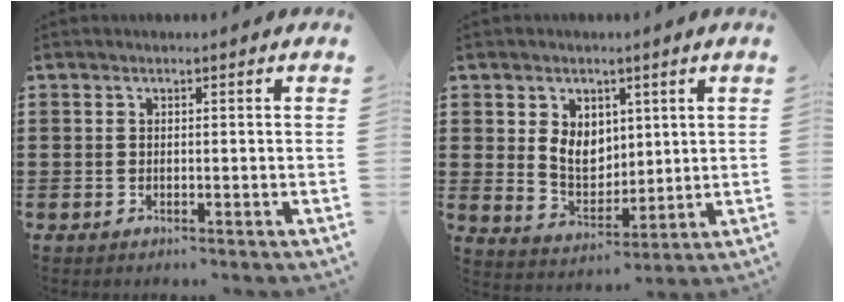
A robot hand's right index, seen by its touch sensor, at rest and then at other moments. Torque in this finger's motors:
{"motor_torque": [0.71, 0.62, 0.48, 0.11]}